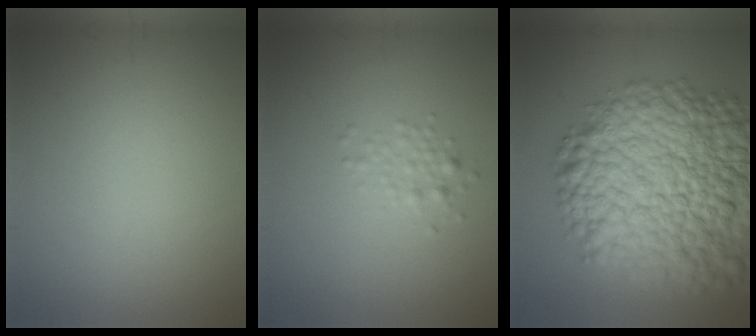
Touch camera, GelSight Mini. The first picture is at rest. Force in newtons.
{"total": 1.4, "press": 1.4, "slide": 0.1}
{"total": 15.6, "press": 15.6, "slide": 0.7}